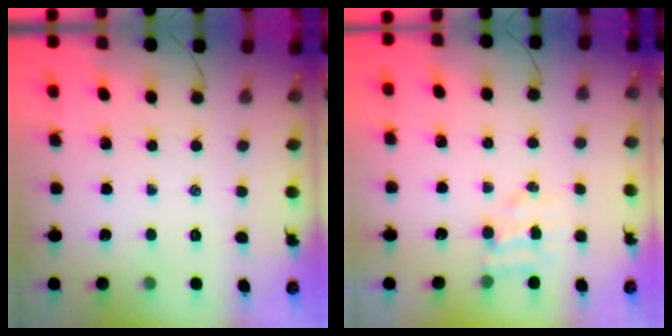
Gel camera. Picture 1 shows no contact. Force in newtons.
{"total": 3.9, "press": 3.8, "slide": 0.6}